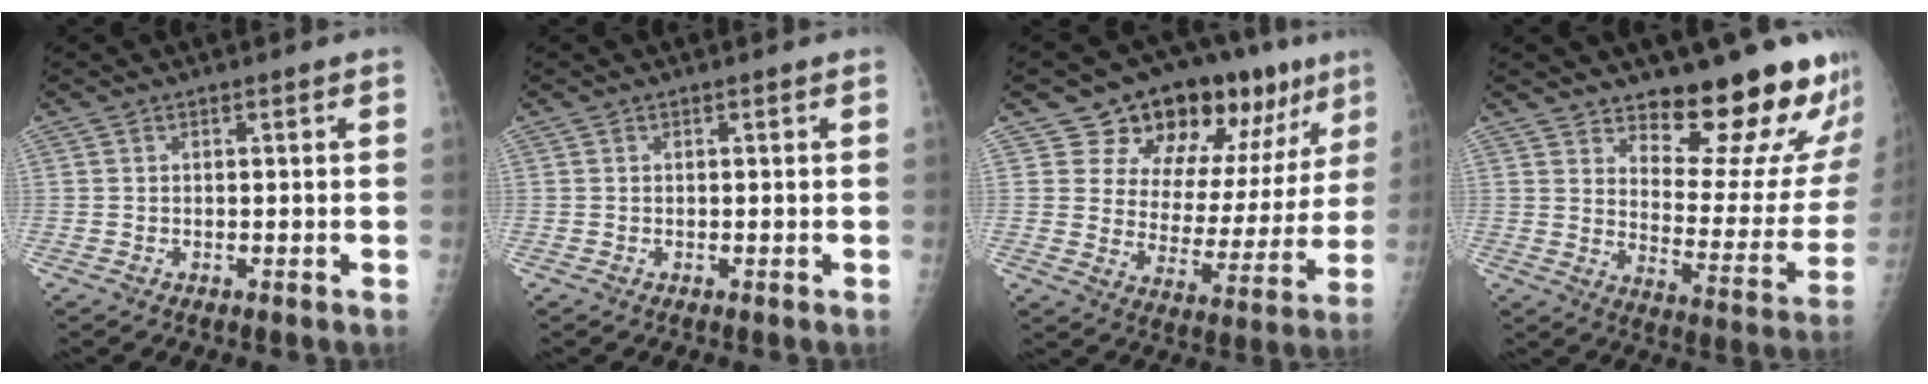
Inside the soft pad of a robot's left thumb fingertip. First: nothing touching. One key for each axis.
{"total": 0.0}
{"total": 20.0, "fx": 11.9, "fy": 10.8, "fz": 12.0, "tx": -0.105, "ty": -0.040, "tz": 0.179}
{"total": 19.6, "fx": 16.0, "fy": 6.1, "fz": 9.6, "tx": -0.076, "ty": -0.129, "tz": 0.210}